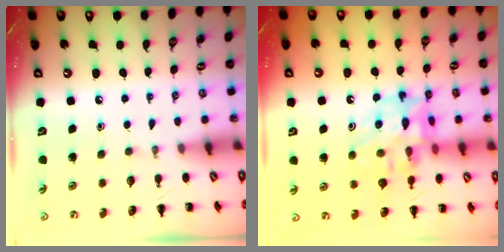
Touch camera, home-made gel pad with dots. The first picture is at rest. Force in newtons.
{"total": 13.9, "press": 13.7, "slide": 2.1}